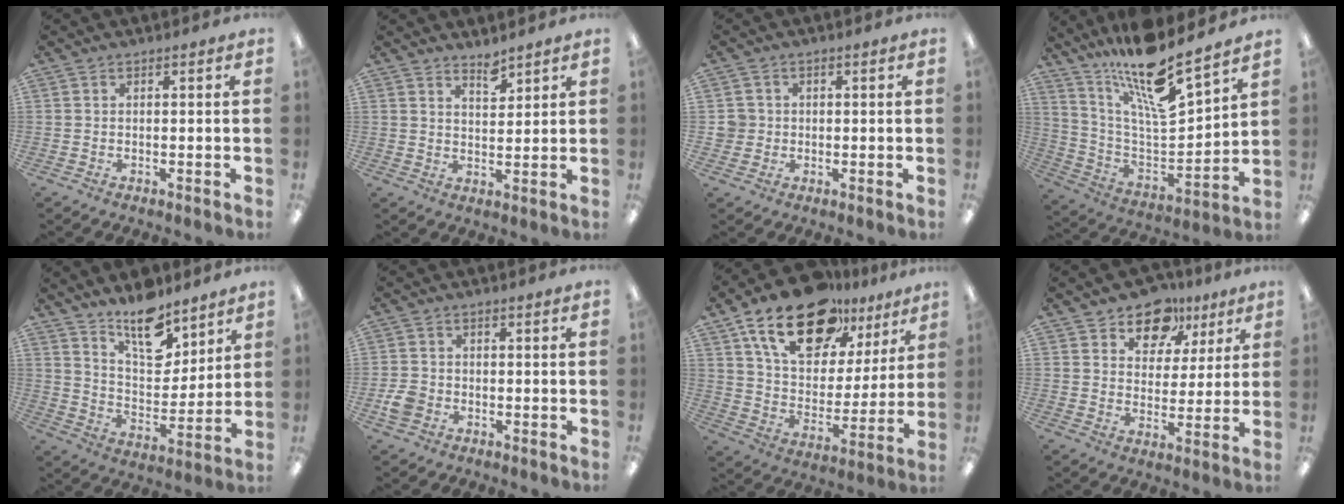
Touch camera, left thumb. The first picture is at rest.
{"total": 3.9, "force": [3.6, 1.1, 1.1], "torque": [-0.004, -0.029, 0.061]}
{"total": 3.4, "force": [0.2, 3.4, 0.3], "torque": [-0.006, 0.004, 0.001]}
{"total": 17.3, "force": [13.8, 2.8, 9.9], "torque": [-0.190, -0.107, 0.234]}
{"total": 13.5, "force": [10.3, 6.1, 6.3], "torque": [-0.090, -0.070, 0.185]}
{"total": 4.3, "force": [-1.7, 3.4, 2.0], "torque": [-0.028, 0.006, -0.032]}
{"total": 21.0, "force": [13.6, 11.1, 11.5], "torque": [-0.198, -0.067, 0.240]}
{"total": 11.1, "force": [7.7, 7.3, 3.3], "torque": [-0.048, -0.046, 0.140]}